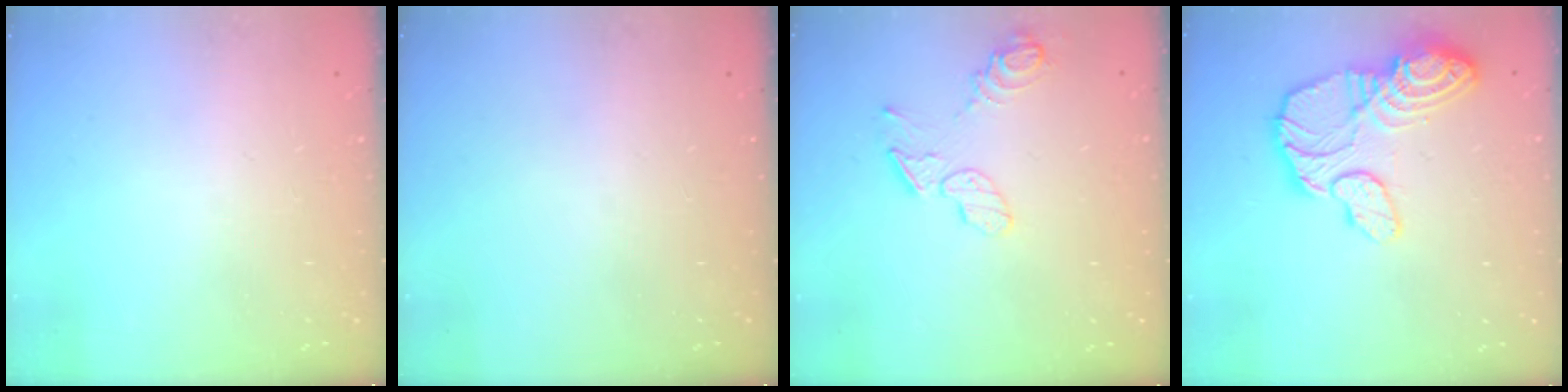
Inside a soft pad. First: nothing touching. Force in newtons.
{"total": 0.0}
{"total": 14.0, "press": 10.1, "slide": 9.7}
{"total": 18.0, "press": 17.9, "slide": 1.7}